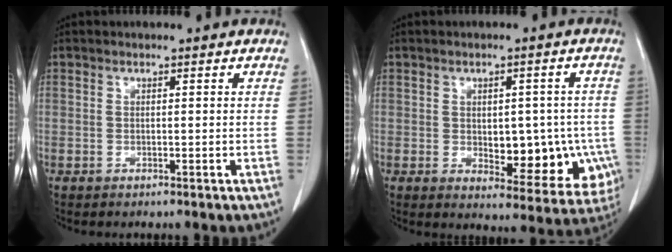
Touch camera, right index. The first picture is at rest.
{"total": 12.4, "force": [-2.2, 6.6, 10.3], "torque": [-0.120, 0.005, -0.011]}